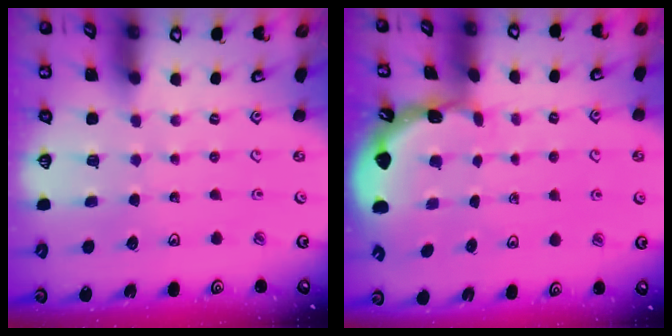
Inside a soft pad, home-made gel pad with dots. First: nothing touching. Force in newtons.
{"total": 1.6, "press": 1.6, "slide": 0.2}